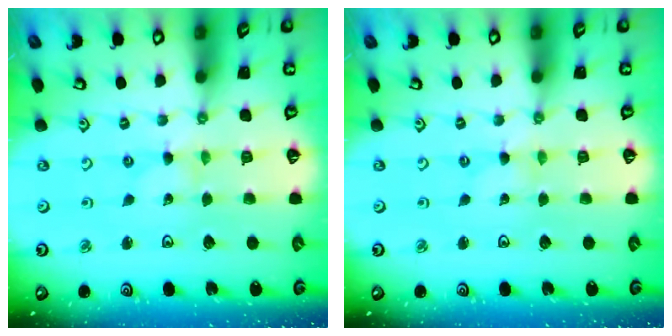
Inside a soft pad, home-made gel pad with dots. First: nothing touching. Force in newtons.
{"total": 0.0}